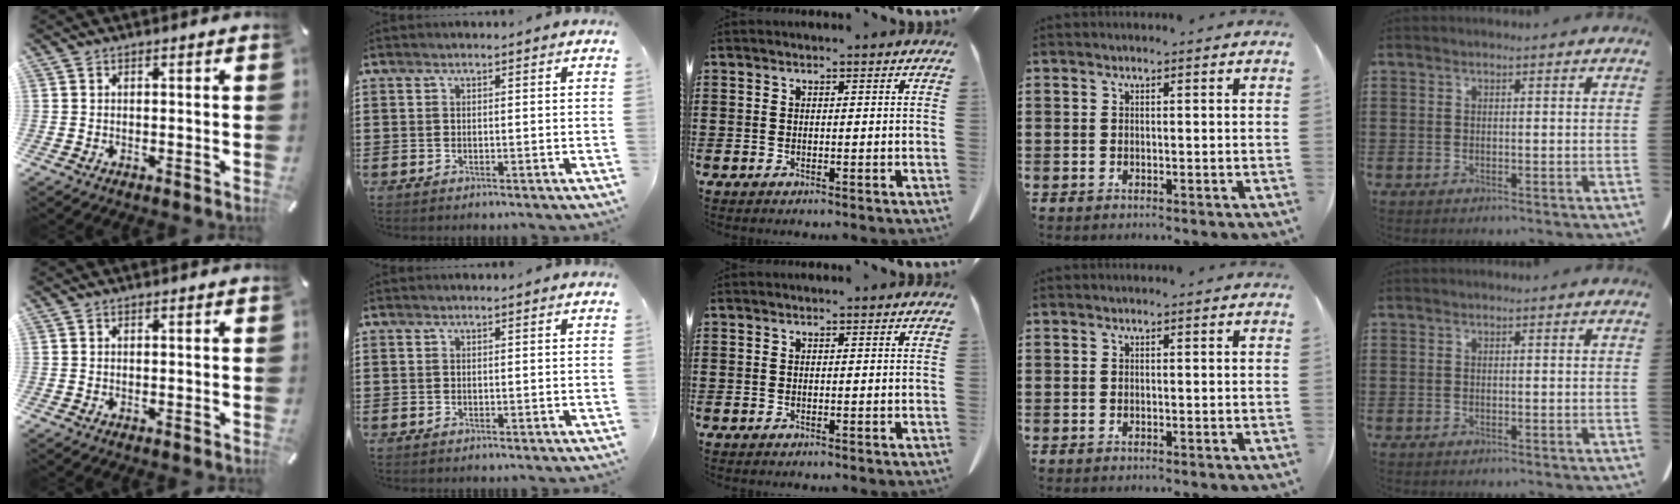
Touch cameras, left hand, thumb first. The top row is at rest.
{}